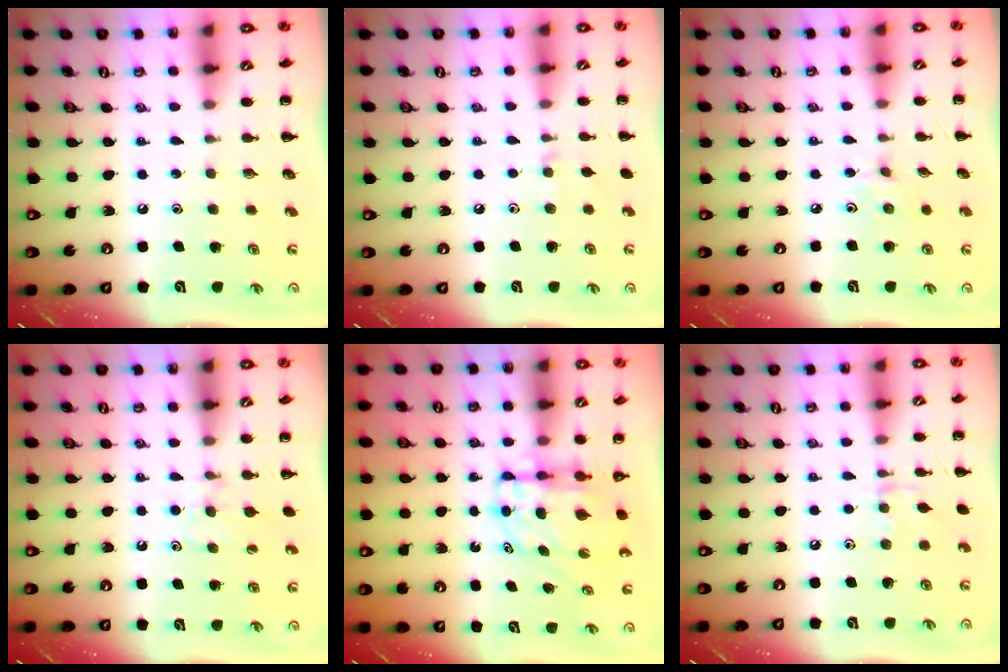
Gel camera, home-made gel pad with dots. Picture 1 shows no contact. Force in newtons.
{"total": 2.9, "press": 2.7, "slide": 1.0}
{"total": 3.2, "press": 2.9, "slide": 1.2}
{"total": 6.9, "press": 6.6, "slide": 2.0}
{"total": 6.7, "press": 6.6, "slide": 0.9}
{"total": 6.0, "press": 5.7, "slide": 1.8}